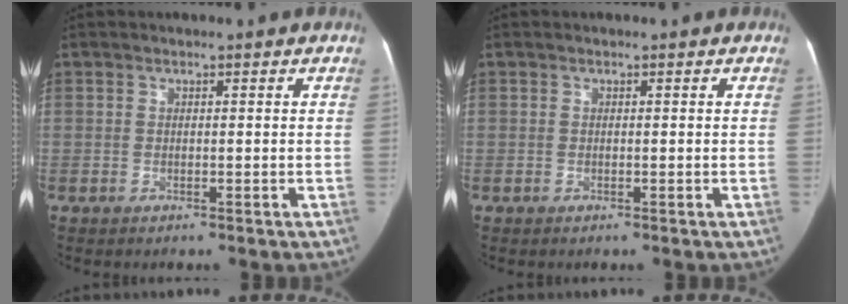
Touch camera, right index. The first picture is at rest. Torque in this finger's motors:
{"motor_torque": [-0.03, 0.02, 0.01, 0.01]}